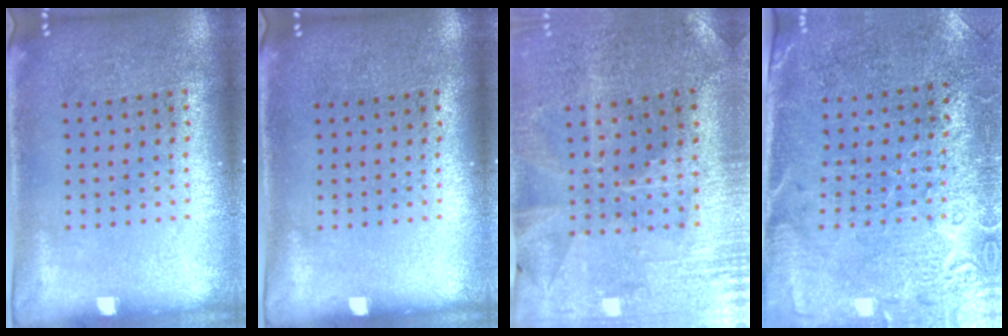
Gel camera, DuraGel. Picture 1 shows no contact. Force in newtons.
{"total": 0.0}
{"total": 0.9, "press": 0.8, "slide": 0.3}
{"total": 2.9, "press": 2.6, "slide": 1.2}